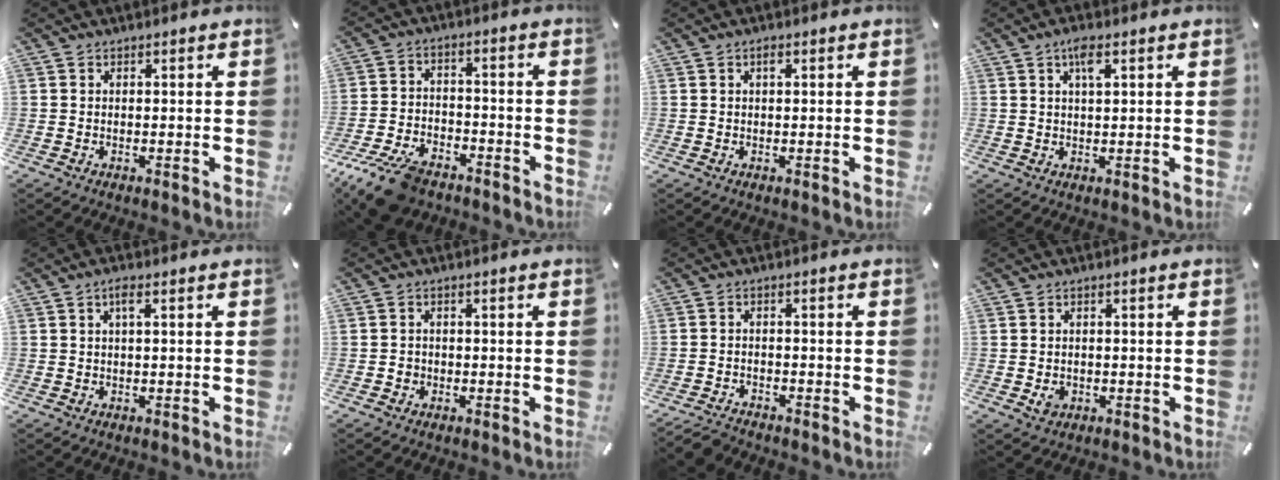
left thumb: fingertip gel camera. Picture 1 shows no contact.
{"total": 11.2, "force": [-8.1, 5.3, 5.7], "torque": [-0.104, 0.044, -0.148]}
{"total": 1.0, "force": [0.3, 0.4, 0.8], "torque": [-0.017, 0.004, 0.004]}
{"total": 3.6, "force": [1.7, 1.0, 3.0], "torque": [-0.057, 0.004, 0.025]}
{"total": 2.3, "force": [0.5, 0.4, 2.2], "torque": [-0.043, 0.005, 0.007]}
{"total": 1.7, "force": [-0.8, 1.4, 0.4], "torque": [-0.007, 0.007, -0.018]}
{"total": 3.5, "force": [-3.3, 1.0, 0.8], "torque": [-0.024, 0.014, -0.067]}
{"total": 2.5, "force": [-0.7, 2.1, 1.2], "torque": [-0.011, 0.000, -0.012]}